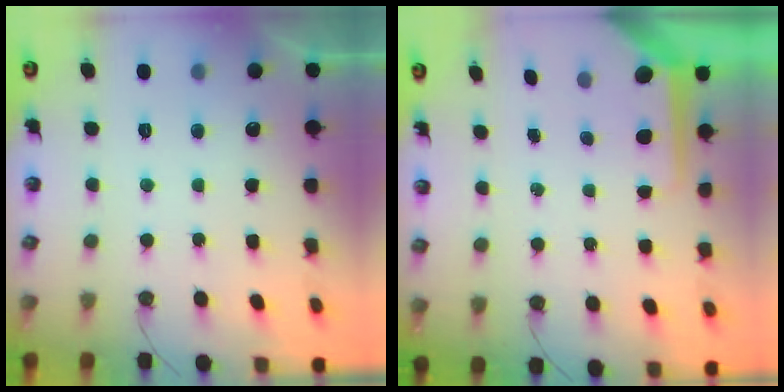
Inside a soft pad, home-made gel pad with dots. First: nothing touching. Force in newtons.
{"total": 8.9, "press": 8.9, "slide": 0.7}